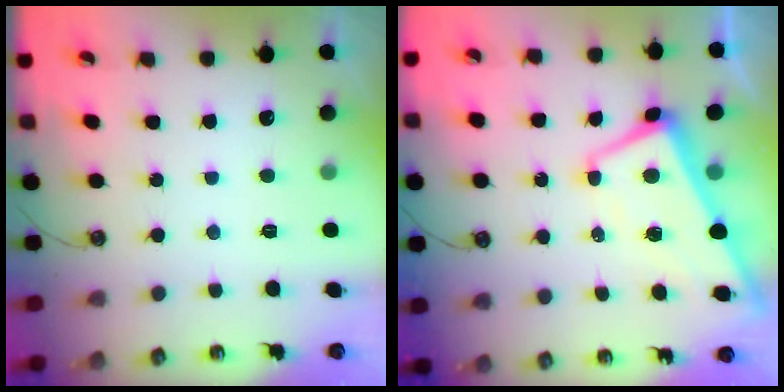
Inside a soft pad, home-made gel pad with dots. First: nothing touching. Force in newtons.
{"total": 1.1, "press": 0.7, "slide": 0.8}